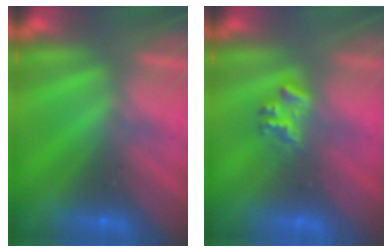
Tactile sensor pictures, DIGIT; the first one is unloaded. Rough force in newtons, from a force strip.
{"total": 2.2}